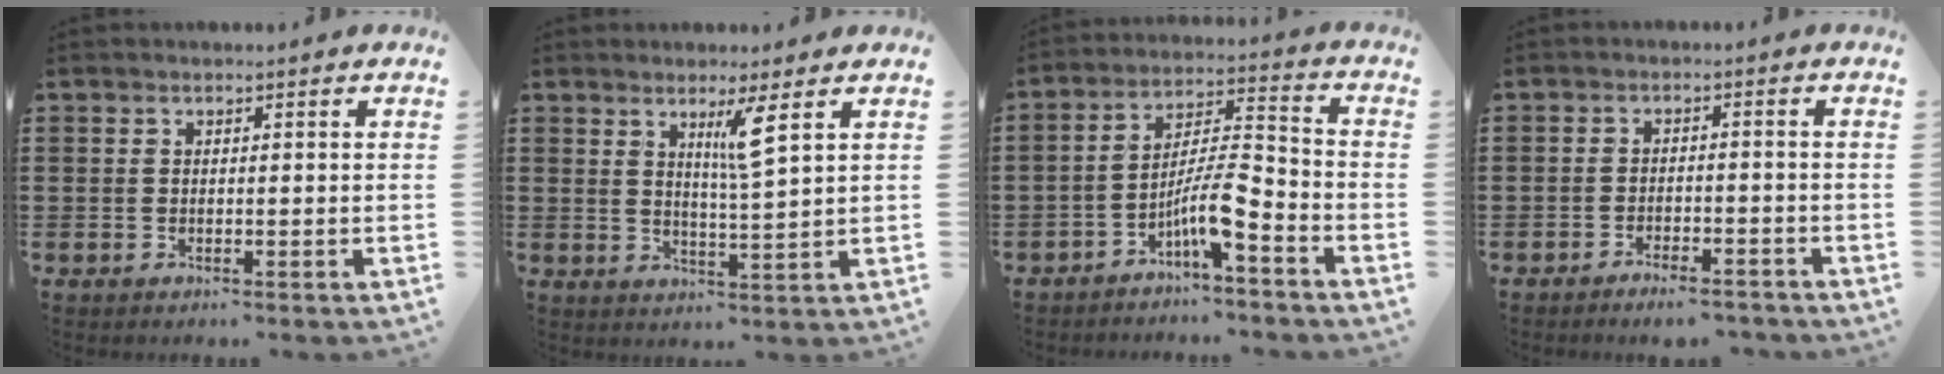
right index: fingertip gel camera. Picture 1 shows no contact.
{"total": 4.6, "force": [2.6, -0.1, 3.8], "torque": [-0.073, -0.005, 0.040]}
{"total": 8.4, "force": [-5.1, 1.4, 6.5], "torque": [-0.128, -0.004, -0.100]}
{"total": 2.9, "force": [-2.8, 0.1, 0.6], "torque": [-0.014, 0.001, -0.057]}